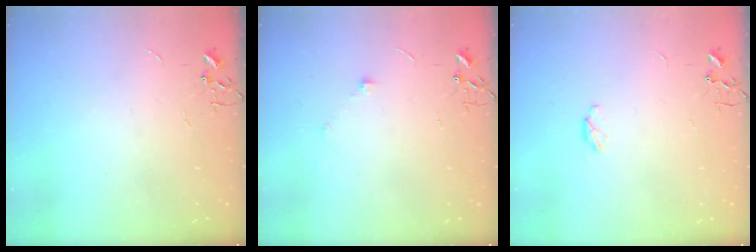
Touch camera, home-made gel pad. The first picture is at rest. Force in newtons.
{"total": 4.0, "press": 3.6, "slide": 1.6}
{"total": 3.8, "press": 3.8, "slide": 0.6}